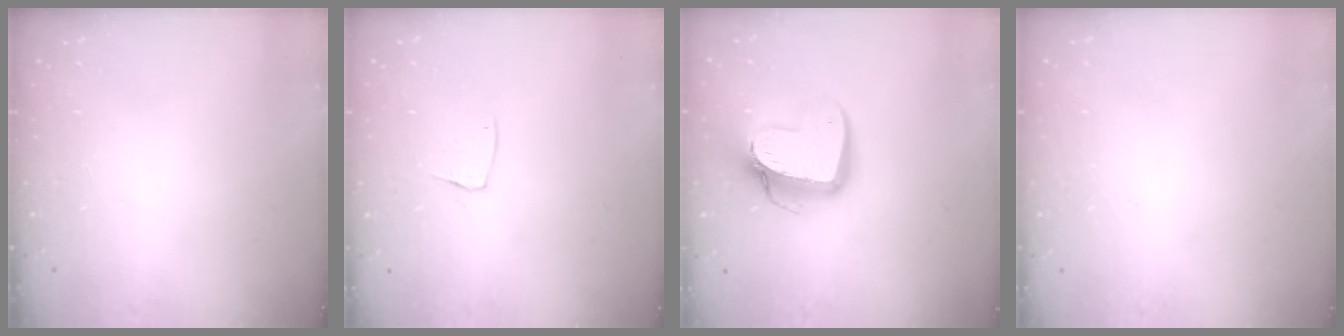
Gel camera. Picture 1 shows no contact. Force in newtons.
{"total": 5.6, "press": 5.6, "slide": 0.3}
{"total": 13.7, "press": 13.7, "slide": 1.3}
{"total": 0.0}